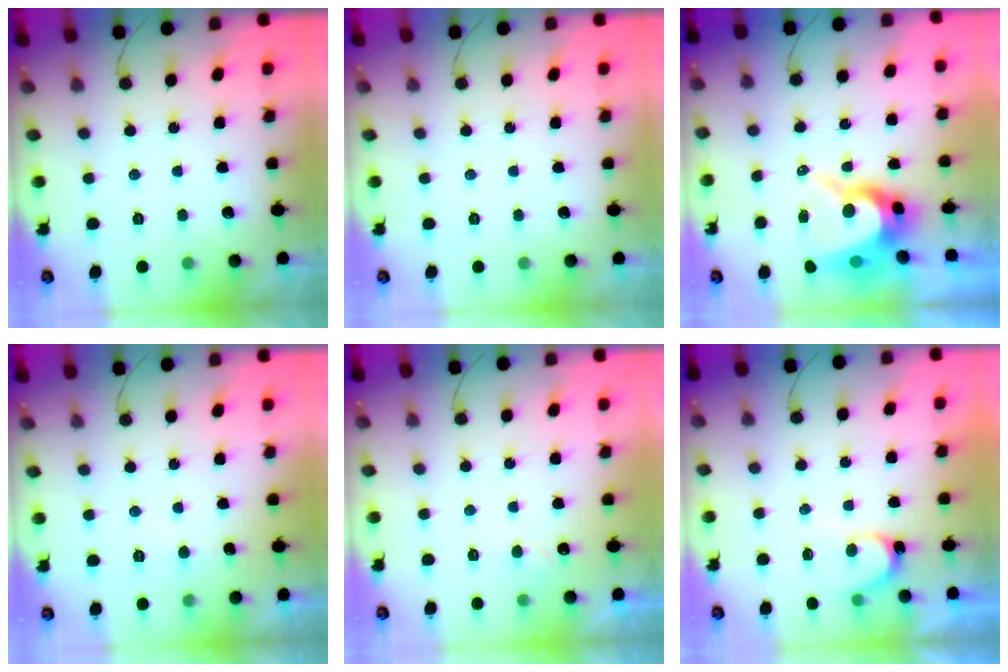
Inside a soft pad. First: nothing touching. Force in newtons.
{"total": 0.0}
{"total": 10.2, "press": 10.2, "slide": 0.7}
{"total": 3.9, "press": 3.9, "slide": 0.4}
{"total": 3.7, "press": 3.7, "slide": 0.3}
{"total": 5.8, "press": 5.8, "slide": 0.4}